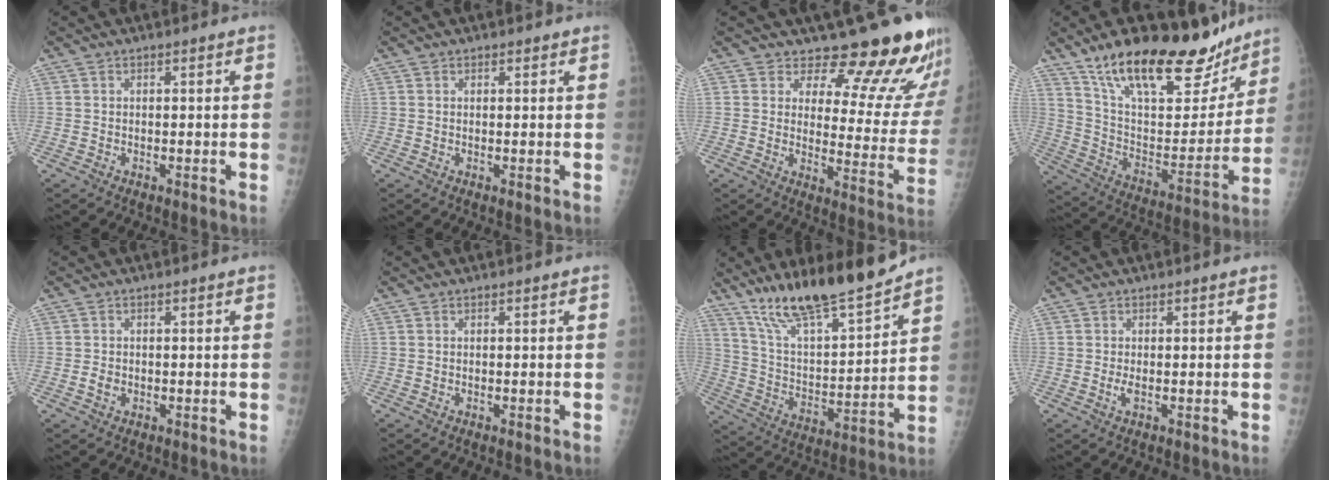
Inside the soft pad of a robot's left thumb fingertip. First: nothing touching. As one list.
[{"total": 0.6, "force": [0.4, 0.3, 0.1], "torque": [0.001, -0.003, 0.004]}, {"total": 16.8, "force": [14.5, 5.3, 6.5], "torque": [-0.035, -0.126, 0.169]}, {"total": 27.7, "force": [19.8, 10.4, 16.3], "torque": [-0.209, -0.071, 0.322]}, {"total": 1.7, "force": [-0.4, 1.3, 1.0], "torque": [-0.015, 0.002, -0.006]}, {"total": 0.0}, {"total": 18.0, "force": [15.0, 3.0, 9.6], "torque": [-0.135, -0.087, 0.269]}, {"total": 1.3, "force": [-0.1, 0.4, 1.3], "torque": [-0.030, -0.004, -0.003]}]